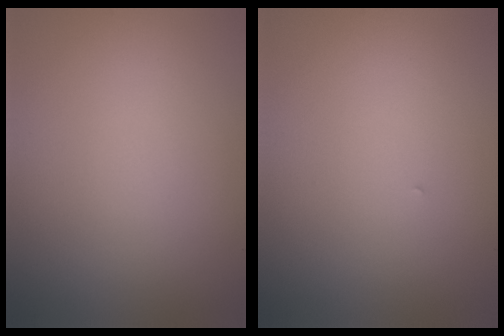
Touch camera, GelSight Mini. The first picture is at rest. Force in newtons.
{"total": 0.0}